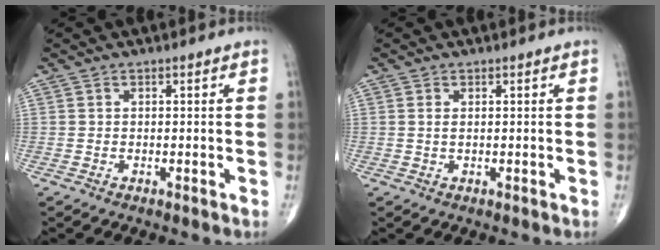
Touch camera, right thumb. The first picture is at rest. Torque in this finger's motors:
{"motor_torque": [-0.20, -0.26, 0.00, 0.35, -0.03]}